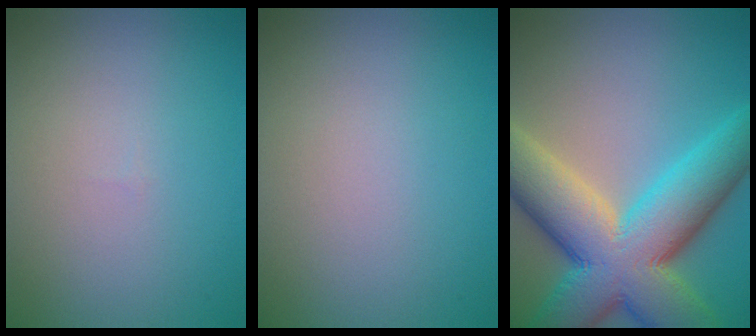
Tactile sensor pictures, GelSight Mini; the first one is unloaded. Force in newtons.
{"total": 0.0}
{"total": 13.7, "press": 13.7, "slide": 1.0}